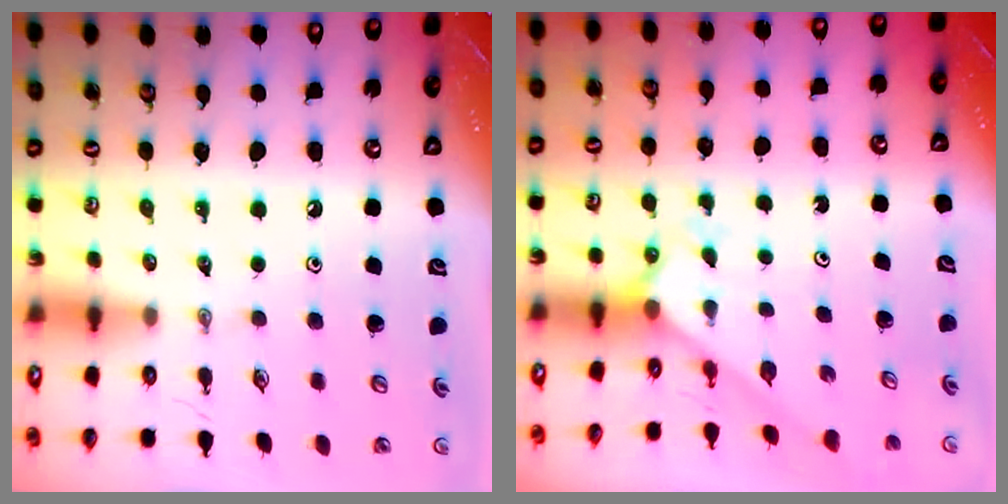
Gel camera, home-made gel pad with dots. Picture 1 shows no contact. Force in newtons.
{"total": 1.9, "press": 1.9, "slide": 0.2}